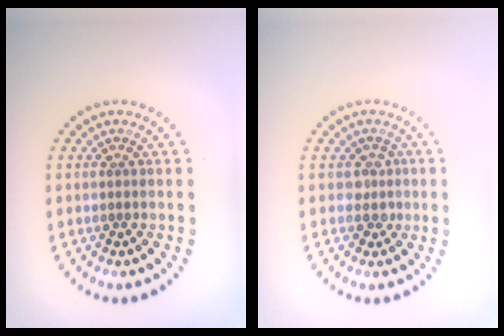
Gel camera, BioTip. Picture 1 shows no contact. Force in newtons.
{"total": 1.5, "press": 1.2, "slide": 0.9}